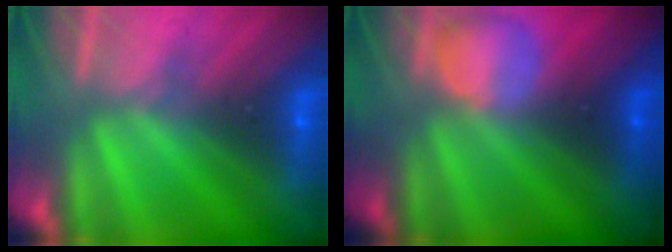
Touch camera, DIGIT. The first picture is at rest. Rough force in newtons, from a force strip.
{"total": 2.4}